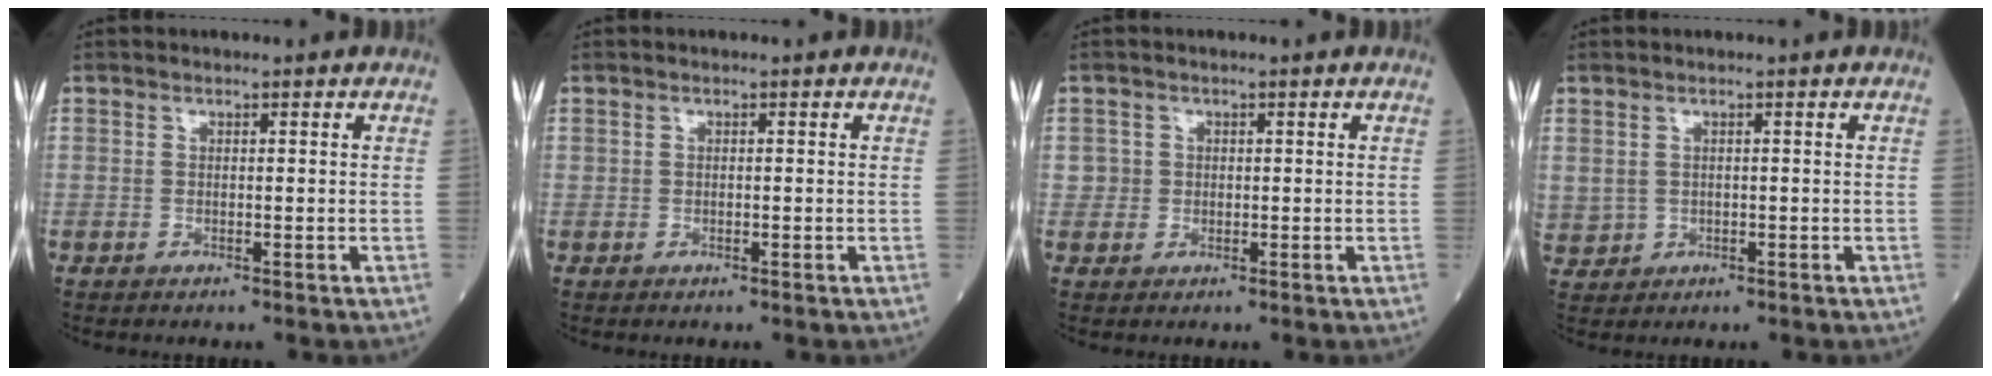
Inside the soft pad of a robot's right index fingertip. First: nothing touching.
{"total": 0.0}
{"total": 1.8, "force": [0.2, 1.8, 0.0], "torque": [0.009, 0.004, 0.001]}
{"total": 3.7, "force": [0.5, 3.2, 1.8], "torque": [-0.049, 0.004, 0.023]}